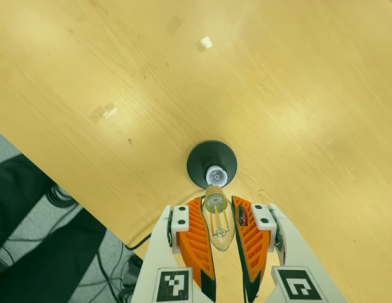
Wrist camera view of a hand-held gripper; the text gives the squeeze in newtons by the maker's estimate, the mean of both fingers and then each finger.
{"total": 21.6, "left": 24.9, "right": 18.3}